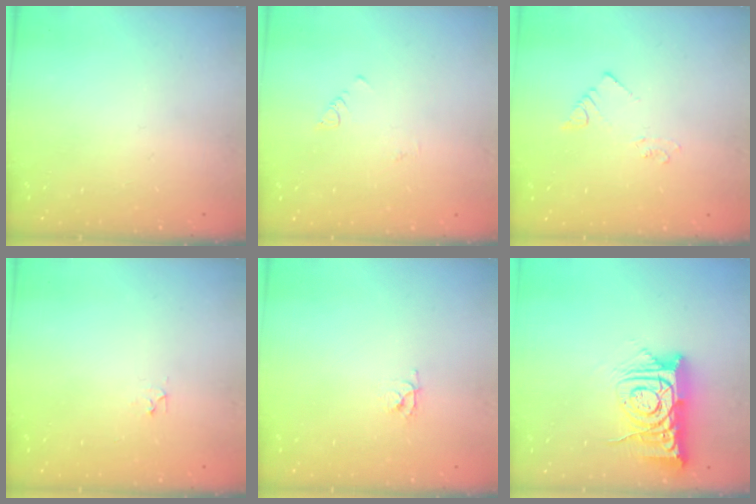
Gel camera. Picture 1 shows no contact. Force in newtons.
{"total": 1.1, "press": 1.1, "slide": 0.3}
{"total": 2.1, "press": 2.1, "slide": 0.1}
{"total": 1.9, "press": 1.9, "slide": 0.2}
{"total": 4.3, "press": 4.2, "slide": 0.5}
{"total": 13.2, "press": 13.1, "slide": 1.3}